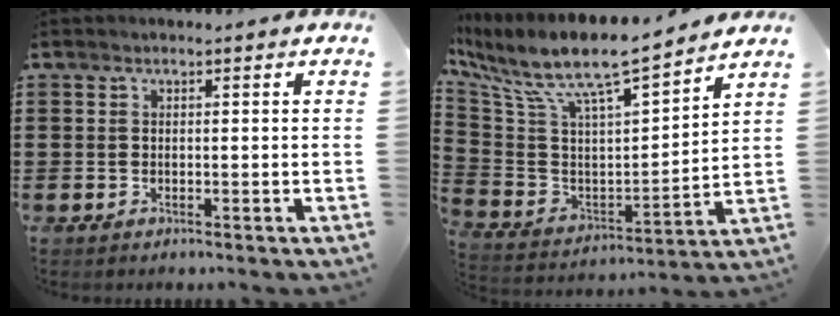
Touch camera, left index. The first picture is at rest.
{"total": 9.8, "force": [7.9, 1.8, 5.5], "torque": [-0.143, -0.060, 0.131]}